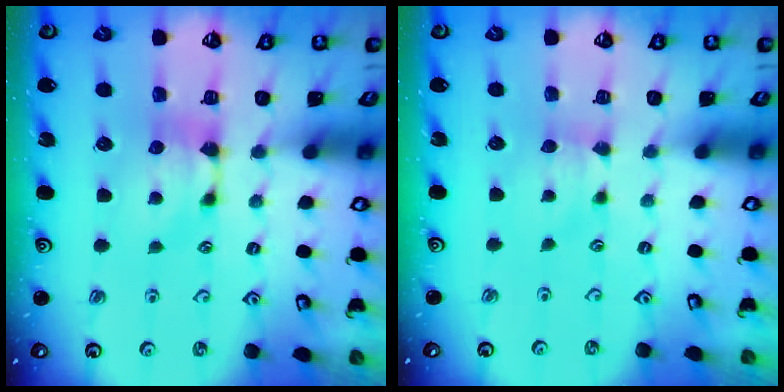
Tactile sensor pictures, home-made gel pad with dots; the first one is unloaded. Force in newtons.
{"total": 1.8, "press": 1.7, "slide": 0.6}